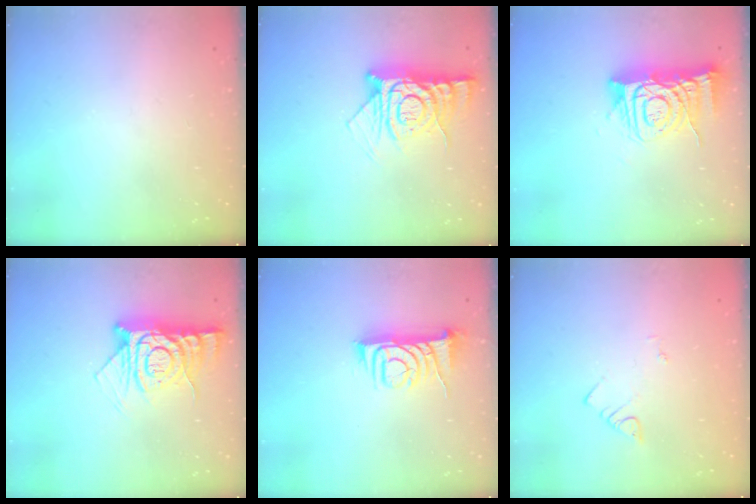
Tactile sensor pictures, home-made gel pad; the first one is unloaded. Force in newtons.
{"total": 12.8, "press": 12.8, "slide": 1.0}
{"total": 12.6, "press": 12.6, "slide": 1.1}
{"total": 12.8, "press": 12.8, "slide": 1.0}
{"total": 8.1, "press": 8.1, "slide": 0.6}
{"total": 2.1, "press": 2.1, "slide": 0.4}